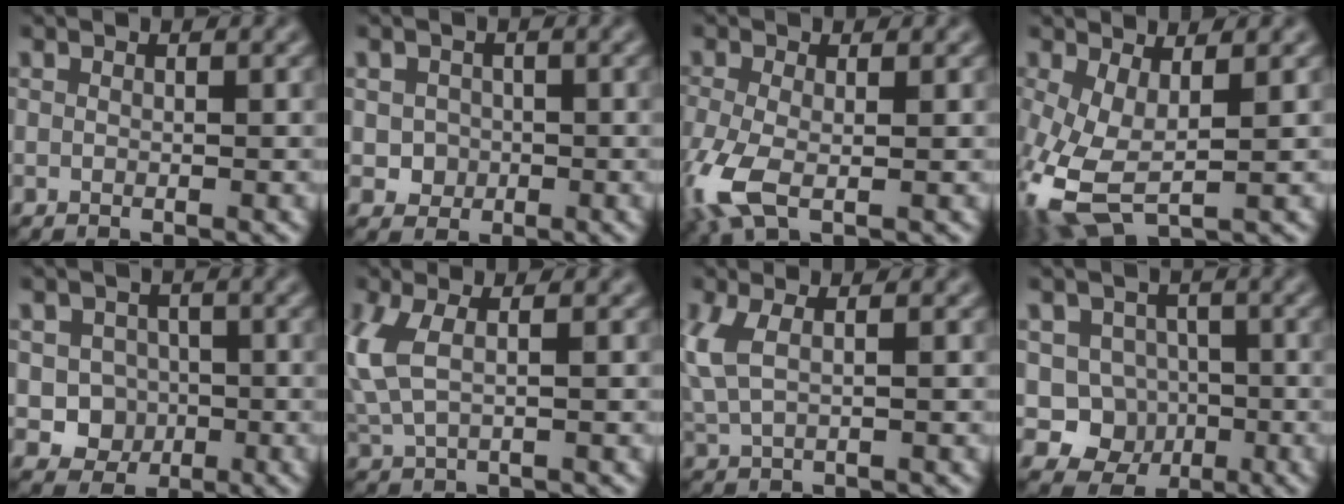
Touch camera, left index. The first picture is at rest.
{"total": 1.9, "force": [-0.2, 1.8, 0.5], "torque": [0.002, -0.003, -0.001]}
{"total": 5.6, "force": [-1.9, 2.5, 4.6], "torque": [-0.127, -0.013, -0.043]}
{"total": 6.8, "force": [-0.8, 3.1, 6.0], "torque": [-0.156, -0.014, -0.014]}
{"total": 3.3, "force": [-0.6, 3.0, 1.2], "torque": [-0.010, 0.000, -0.015]}
{"total": 4.0, "force": [0.8, 1.6, 3.6], "torque": [-0.098, -0.001, 0.015]}
{"total": 3.1, "force": [1.0, 1.2, 2.7], "torque": [-0.072, 0.003, 0.021]}
{"total": 4.6, "force": [-1.1, 4.3, 1.4], "torque": [0.003, 0.000, -0.031]}